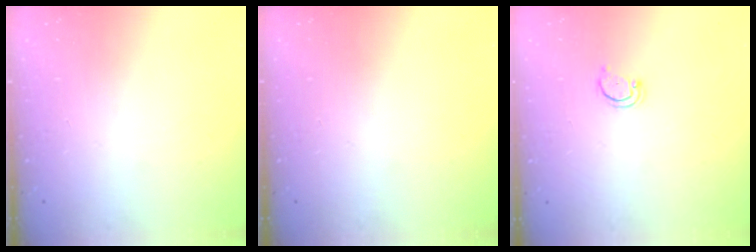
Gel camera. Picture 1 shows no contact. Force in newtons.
{"total": 0.0}
{"total": 2.2, "press": 2.2, "slide": 0.4}